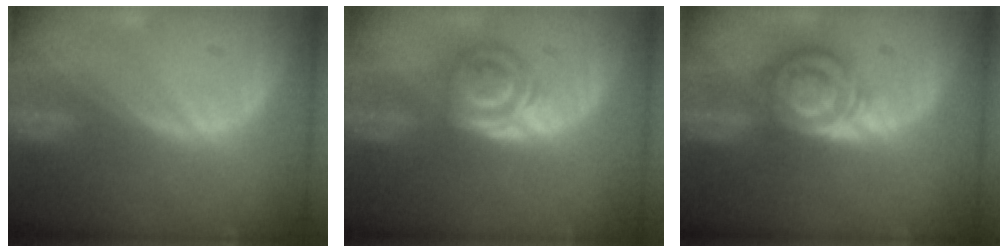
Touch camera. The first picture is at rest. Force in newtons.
{"total": 5.5, "press": 5.3, "slide": 1.8}
{"total": 6.7, "press": 6.7, "slide": 0.1}